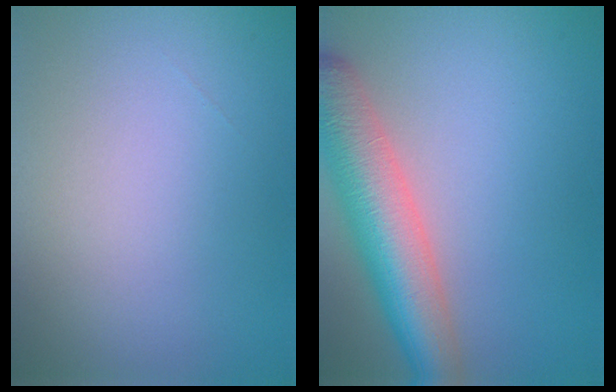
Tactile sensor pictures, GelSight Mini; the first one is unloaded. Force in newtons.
{"total": 7.9, "press": 7.9, "slide": 0.5}